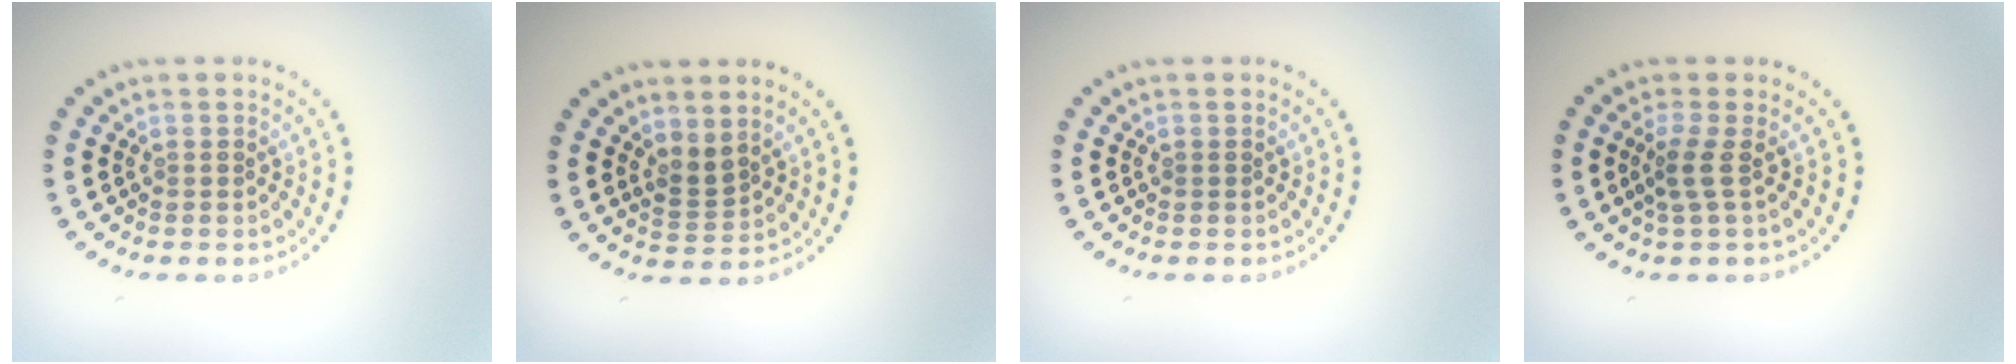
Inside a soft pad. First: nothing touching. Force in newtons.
{"total": 1.7, "press": 1.3, "slide": 1.1}
{"total": 0.0}
{"total": 2.0, "press": 1.3, "slide": 1.5}